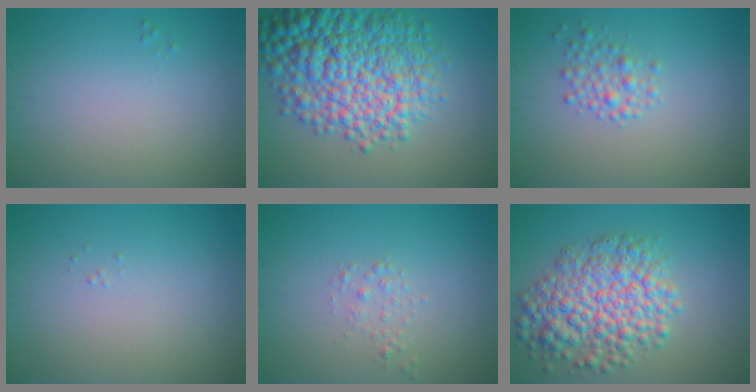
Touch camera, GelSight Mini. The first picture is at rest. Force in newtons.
{"total": 10.9, "press": 10.9, "slide": 0.3}
{"total": 1.9, "press": 1.9, "slide": 0.1}
{"total": 0.0}
{"total": 1.0, "press": 1.0, "slide": 0.0}
{"total": 7.4, "press": 7.4, "slide": 0.2}